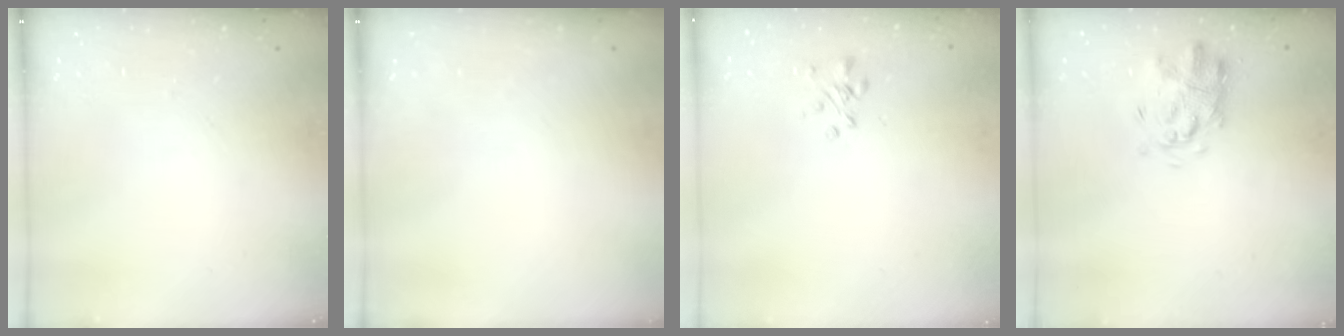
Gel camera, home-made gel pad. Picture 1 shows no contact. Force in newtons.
{"total": 0.0}
{"total": 1.9, "press": 1.8, "slide": 0.6}
{"total": 3.6, "press": 3.5, "slide": 0.9}